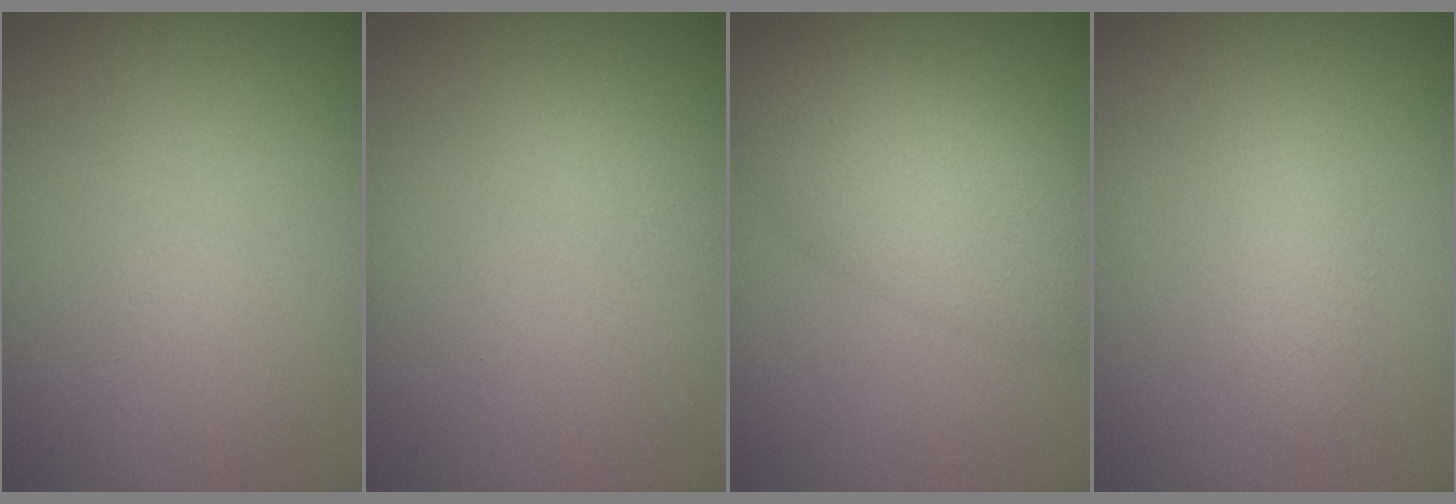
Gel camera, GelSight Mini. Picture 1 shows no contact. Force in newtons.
{"total": 0.7, "press": 0.7, "slide": 0.0}
{"total": 6.2, "press": 6.1, "slide": 0.3}
{"total": 1.5, "press": 1.5, "slide": 0.1}